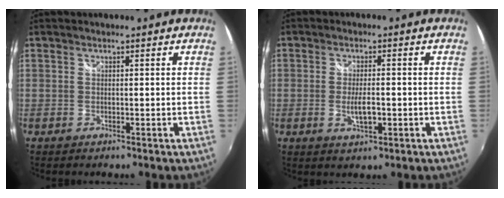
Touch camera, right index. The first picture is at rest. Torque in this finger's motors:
{"motor_torque": [0.10, 0.00, 0.28, 0.02]}